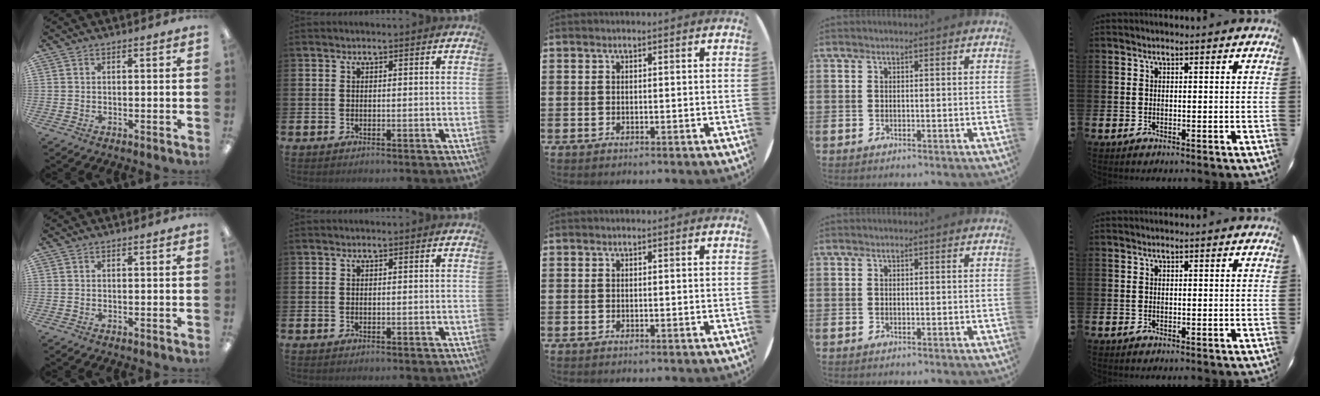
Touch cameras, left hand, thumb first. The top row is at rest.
{}